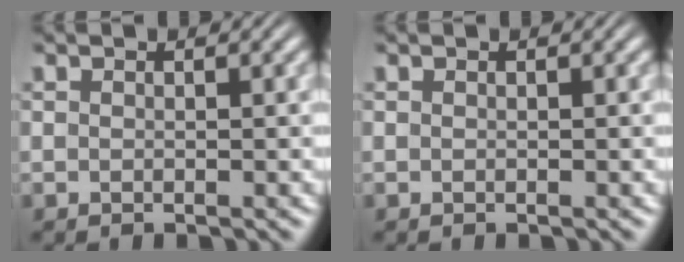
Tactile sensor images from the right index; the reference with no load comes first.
{"total": 0.0}